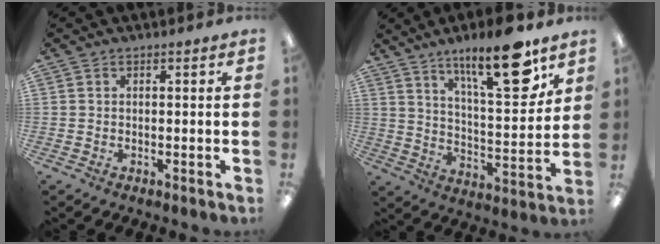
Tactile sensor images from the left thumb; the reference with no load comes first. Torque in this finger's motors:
{"motor_torque": [0.35, 0.47, 1.35, -1.42, 0.12]}